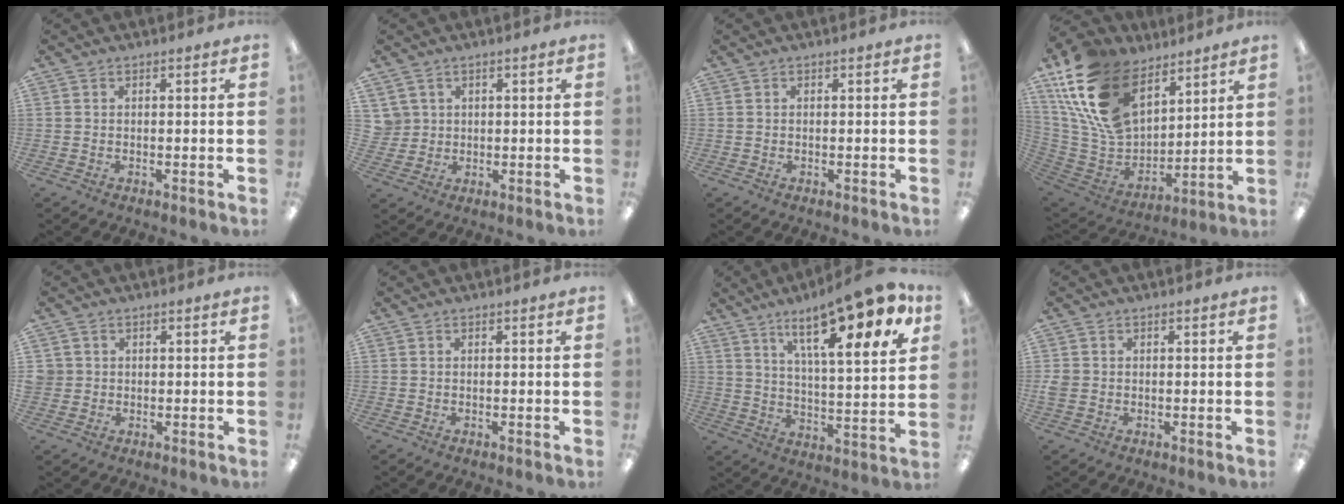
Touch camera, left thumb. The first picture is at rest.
{"total": 3.6, "force": [1.6, 3.2, 0.2], "torque": [-0.017, 0.005, 0.032]}
{"total": 0.0}
{"total": 23.0, "force": [13.1, 13.6, 13.2], "torque": [-0.296, -0.056, 0.245]}
{"total": 2.3, "force": [0.4, 2.3, 0.2], "torque": [-0.008, 0.002, 0.007]}
{"total": 0.0}
{"total": 19.8, "force": [12.9, 4.9, 14.2], "torque": [-0.215, -0.077, 0.201]}
{"total": 1.8, "force": [-0.2, 1.6, 0.9], "torque": [-0.016, 0.005, -0.004]}